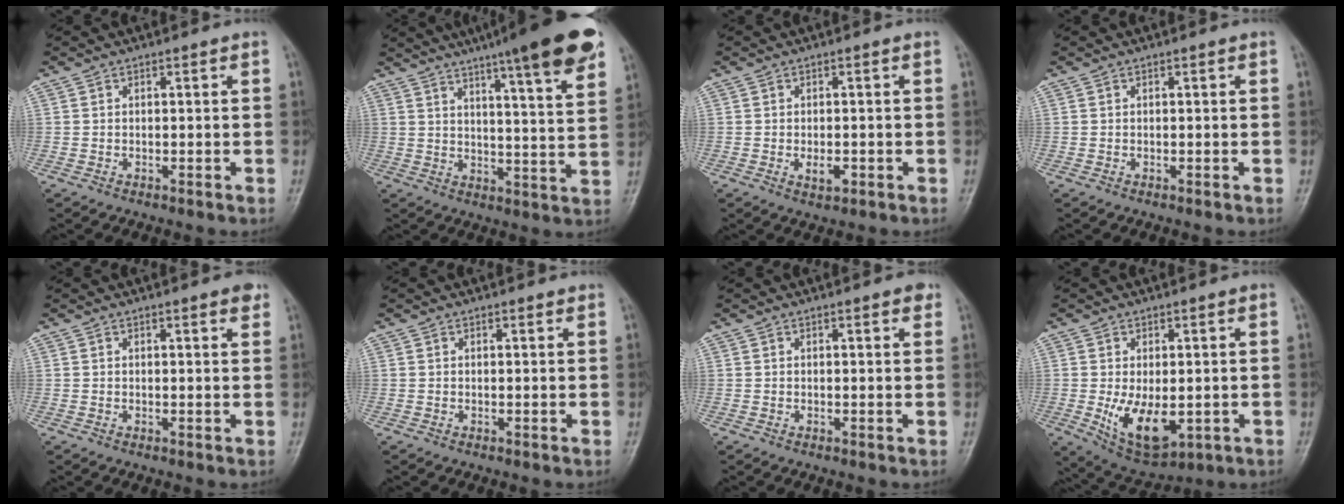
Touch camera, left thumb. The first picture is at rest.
{"total": 19.0, "force": [12.9, 2.1, 13.8], "torque": [-0.177, -0.044, 0.169]}
{"total": 2.6, "force": [-0.7, 1.4, 2.1], "torque": [-0.029, 0.000, -0.006]}
{"total": 0.0}
{"total": 2.1, "force": [1.5, 0.5, 1.4], "torque": [-0.012, -0.003, 0.016]}
{"total": 0.8, "force": [0.7, 0.2, 0.2], "torque": [-0.002, -0.002, 0.010]}
{"total": 1.8, "force": [1.2, 0.5, 1.2], "torque": [-0.011, -0.002, 0.011]}
{"total": 9.5, "force": [-1.2, 5.0, 8.0], "torque": [-0.119, -0.018, 0.000]}